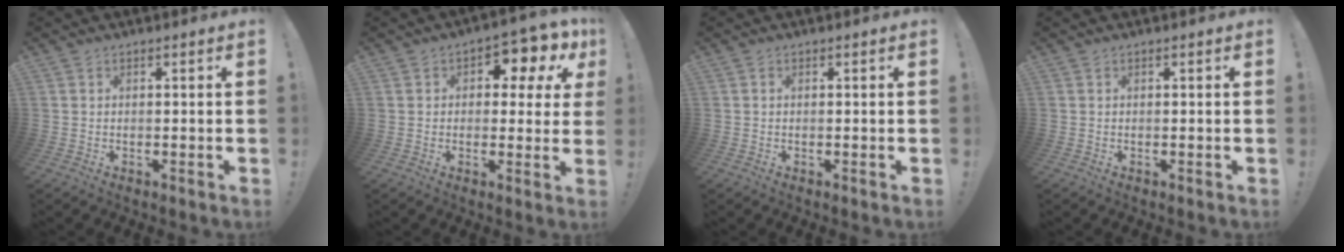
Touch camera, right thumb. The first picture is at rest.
{"total": 6.9, "force": [3.4, 4.3, 4.3], "torque": [-0.046, -0.028, 0.058]}
{"total": 0.0}
{"total": 0.0}